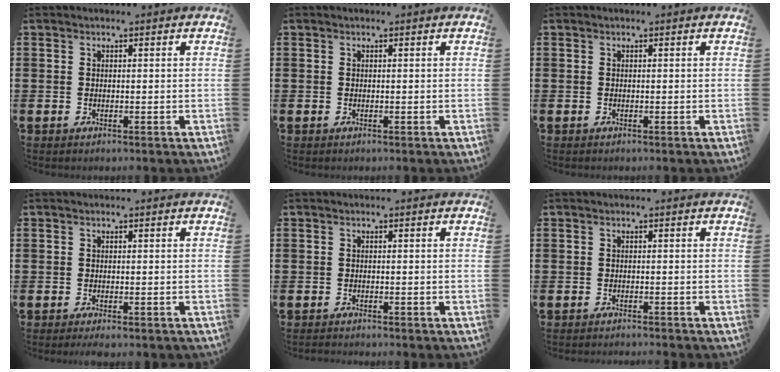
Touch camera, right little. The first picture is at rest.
{"total": 0.0}
{"total": 0.0}
{"total": 0.7, "force": [-0.5, 0.1, 0.5], "torque": [-0.009, -0.003, -0.009]}
{"total": 0.6, "force": [-0.6, 0.0, 0.0], "torque": [-0.001, -0.002, -0.011]}
{"total": 0.6, "force": [-0.6, -0.1, 0.0], "torque": [0.000, -0.002, -0.013]}